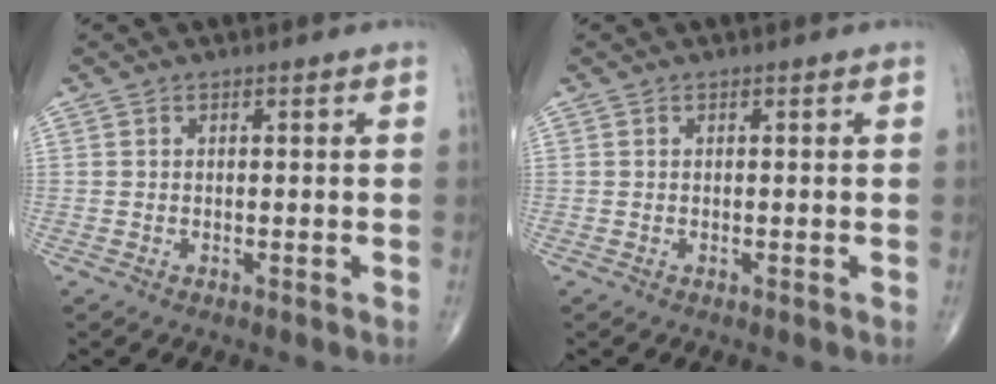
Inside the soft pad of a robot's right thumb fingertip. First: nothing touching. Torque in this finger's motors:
{"motor_torque": [-0.08, 0.11, -0.02, 0.00, 0.00]}